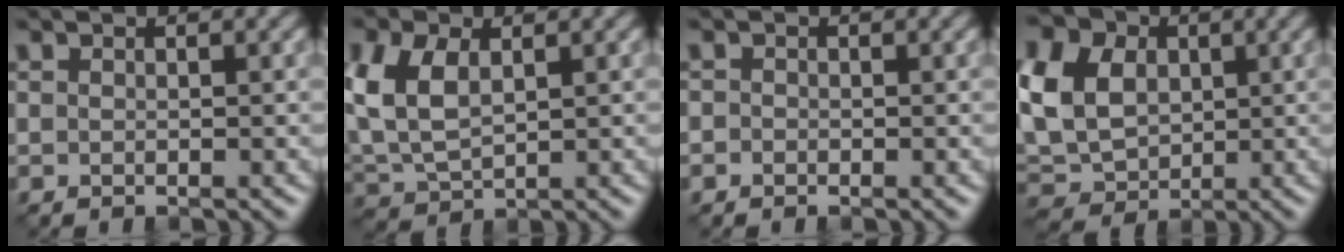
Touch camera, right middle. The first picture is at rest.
{"total": 5.9, "force": [1.6, 3.4, 4.6], "torque": [-0.116, 0.013, 0.030]}
{"total": 0.6, "force": [-0.3, 0.5, 0.1], "torque": [0.001, 0.001, -0.006]}
{"total": 12.1, "force": [2.8, 9.0, 7.5], "torque": [-0.168, 0.038, 0.035]}